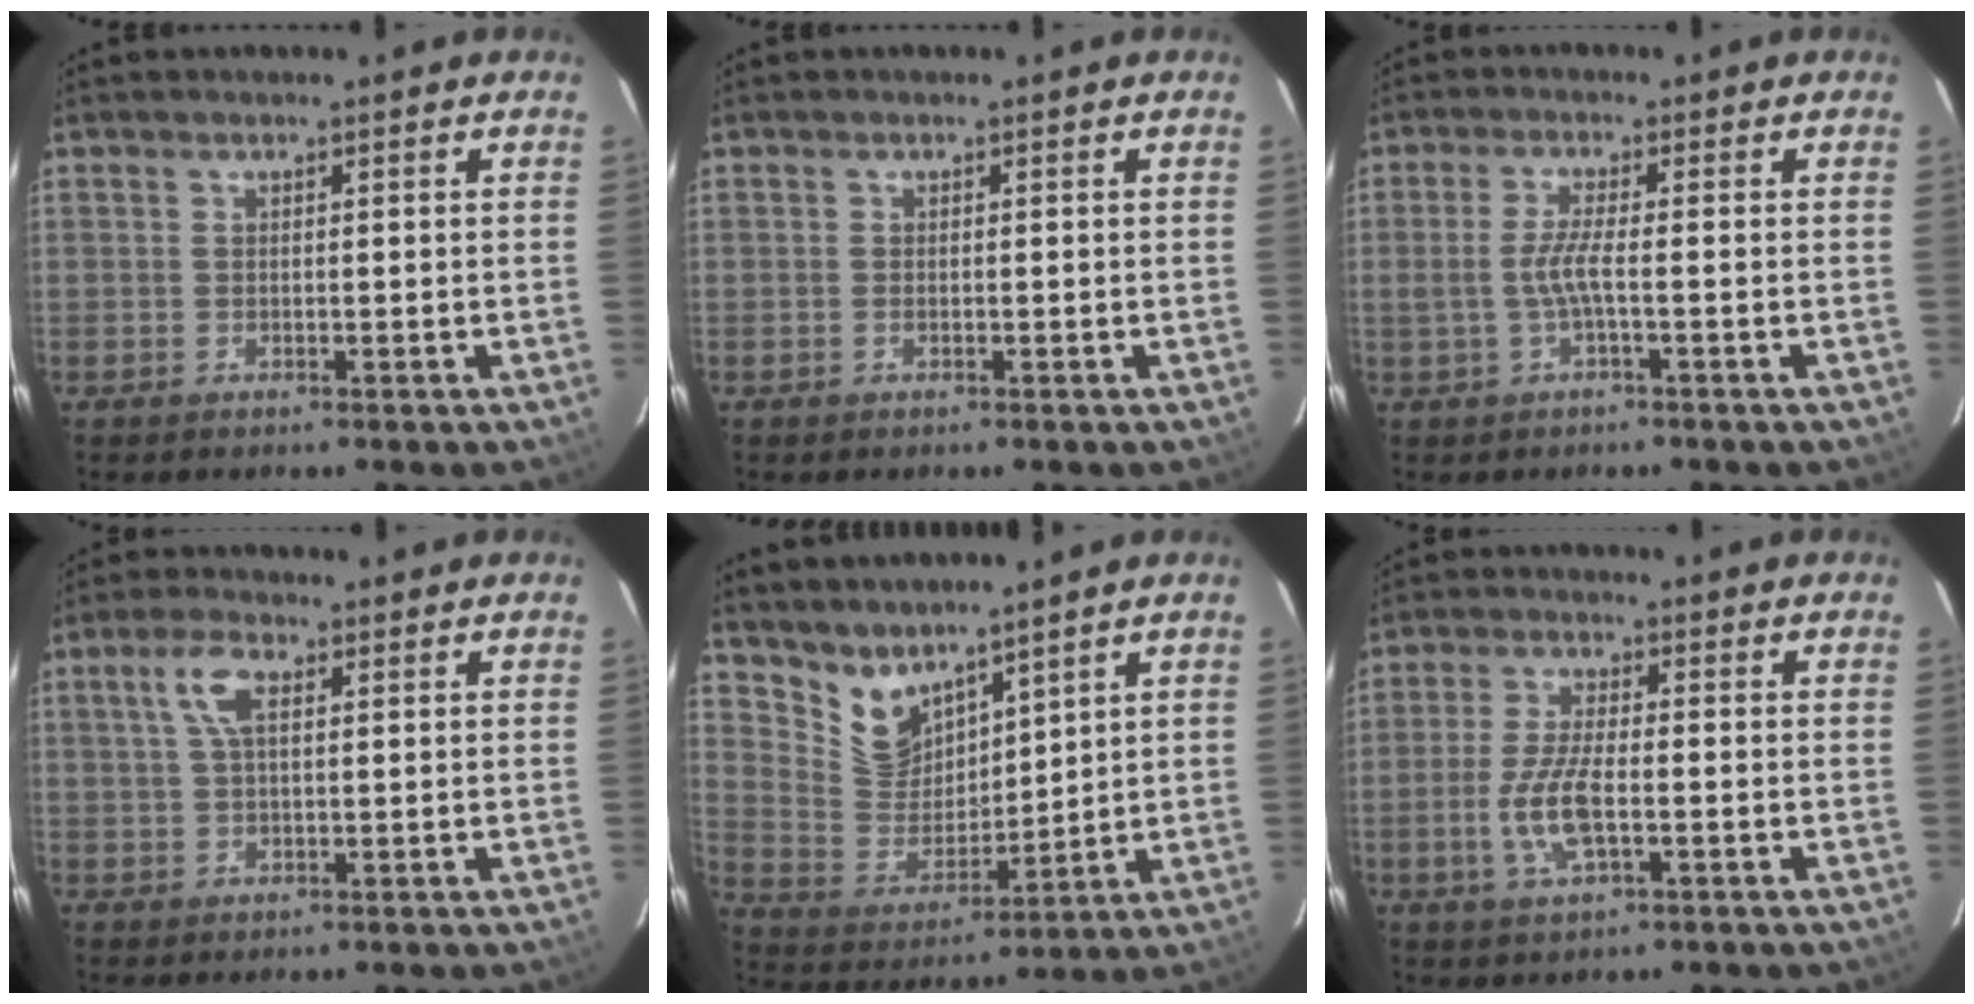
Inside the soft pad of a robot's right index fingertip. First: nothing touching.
{"total": 0.0}
{"total": 3.7, "force": [-0.9, -0.1, 3.5], "torque": [-0.075, -0.001, -0.016]}
{"total": 5.1, "force": [1.7, 2.2, 4.2], "torque": [-0.084, 0.011, 0.033]}
{"total": 9.0, "force": [7.4, 4.6, 2.5], "torque": [-0.047, -0.002, 0.160]}
{"total": 8.0, "force": [-2.0, 2.8, 7.2], "torque": [-0.154, -0.002, -0.040]}